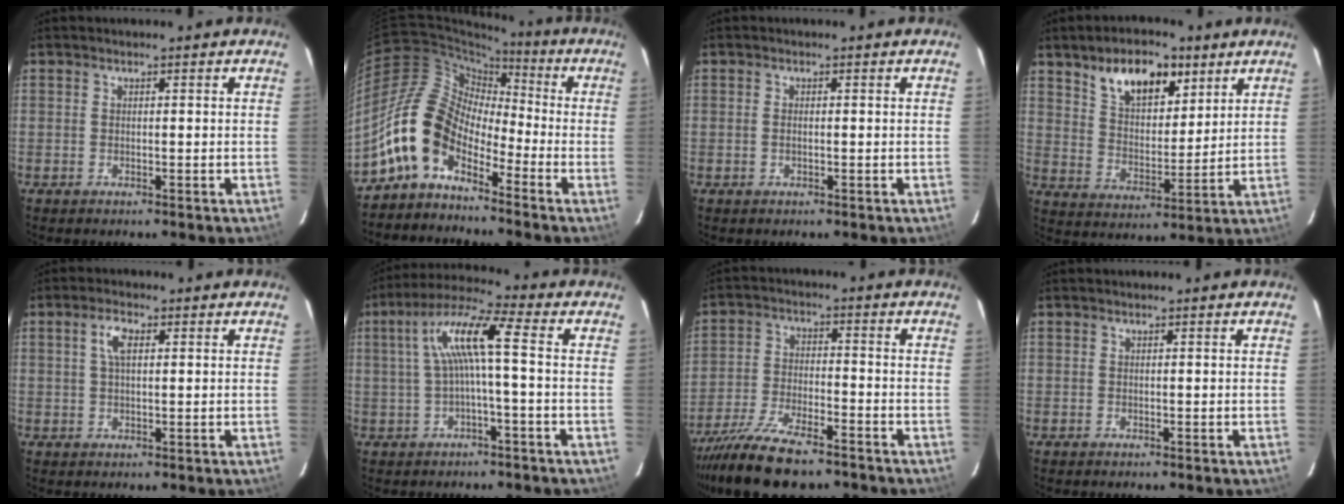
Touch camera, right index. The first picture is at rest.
{"total": 11.8, "force": [-6.5, 6.9, 7.0], "torque": [-0.126, 0.016, -0.140]}
{"total": 0.7, "force": [-0.1, 0.2, 0.7], "torque": [-0.015, -0.001, -0.004]}
{"total": 12.9, "force": [7.8, 6.6, 7.9], "torque": [-0.128, 0.015, 0.140]}
{"total": 3.5, "force": [1.1, 1.5, 2.9], "torque": [-0.059, 0.008, 0.020]}
{"total": 8.8, "force": [0.1, 0.6, 8.8], "torque": [-0.180, 0.020, 0.006]}
{"total": 14.4, "force": [-11.4, 4.1, 7.8], "torque": [-0.173, -0.034, -0.204]}
{"total": 0.0}